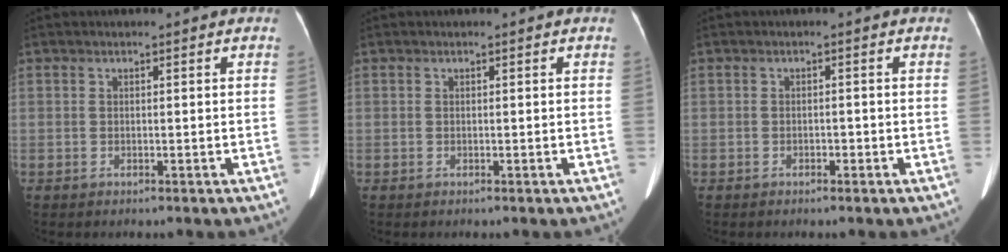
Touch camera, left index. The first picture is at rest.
{"total": 0.0}
{"total": 0.8, "force": [-0.5, 0.4, 0.4], "torque": [-0.007, 0.001, -0.007]}